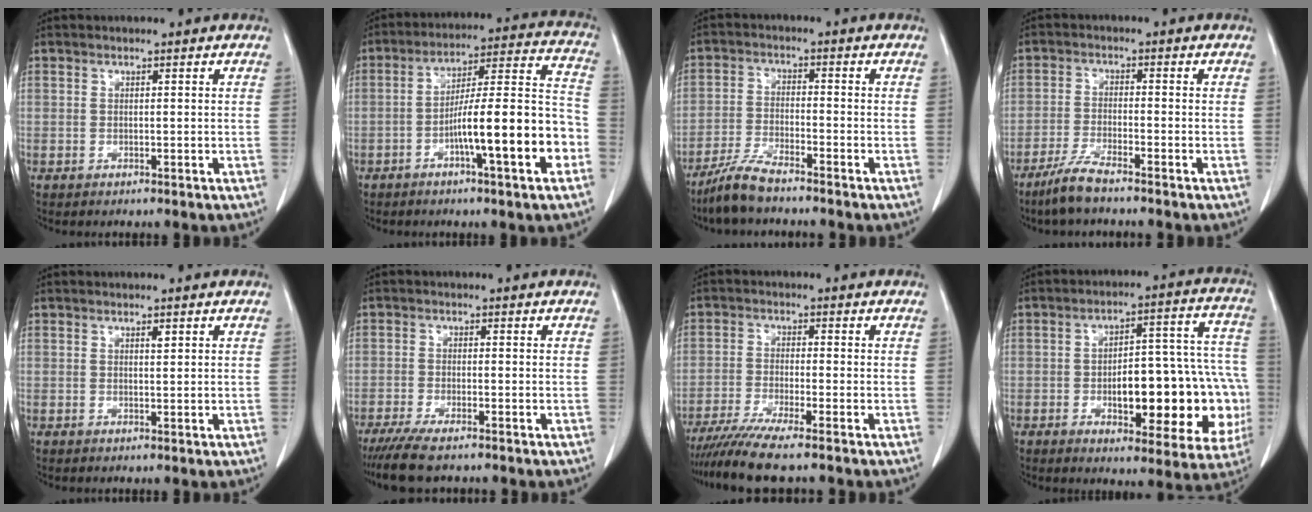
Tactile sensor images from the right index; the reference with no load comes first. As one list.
[{"total": 15.4, "force": [-5.5, 1.3, 14.4], "torque": [-0.216, 0.020, -0.083]}, {"total": 6.2, "force": [-5.3, 0.6, 3.1], "torque": [-0.072, -0.017, -0.106]}, {"total": 5.0, "force": [-4.1, 0.1, 2.9], "torque": [-0.066, -0.014, -0.084]}, {"total": 0.7, "force": [0.4, 0.2, 0.6], "torque": [-0.013, -0.002, 0.006]}, {"total": 6.4, "force": [-5.2, 1.0, 3.6], "torque": [-0.061, -0.013, -0.083]}, {"total": 7.5, "force": [-6.3, -0.9, 4.1], "torque": [-0.063, -0.022, -0.106]}, {"total": 20.2, "force": [-4.5, 7.4, 18.3], "torque": [-0.165, 0.051, -0.036]}]